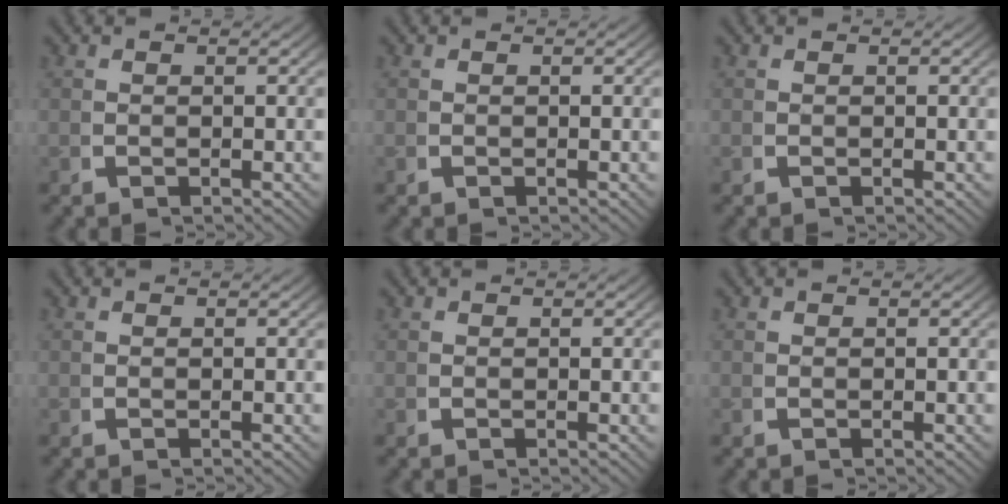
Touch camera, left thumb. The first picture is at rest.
{"total": 0.0}
{"total": 0.0}
{"total": 0.0}
{"total": 0.0}
{"total": 0.0}